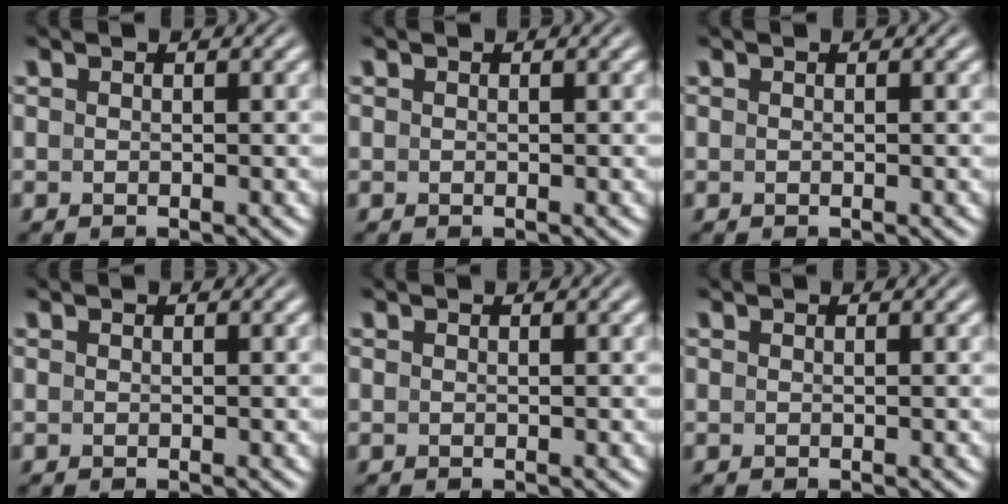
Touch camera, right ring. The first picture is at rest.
{"total": 0.0}
{"total": 0.0}
{"total": 0.0}
{"total": 0.0}
{"total": 0.0}